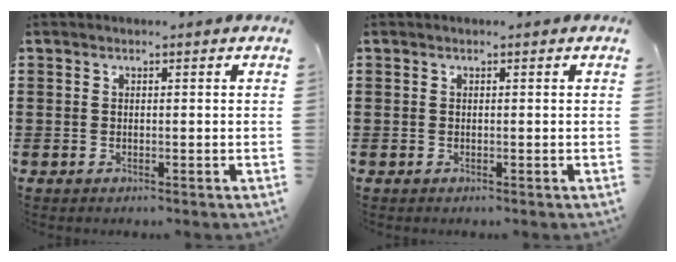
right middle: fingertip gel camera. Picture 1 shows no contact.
{"total": 0.0}